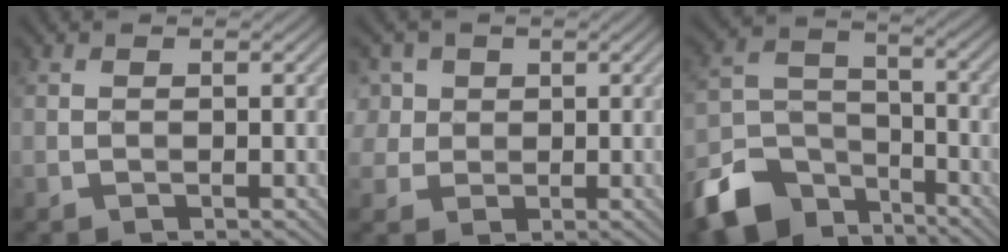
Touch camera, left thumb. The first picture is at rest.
{"total": 4.9, "force": [1.7, 4.2, 1.8], "torque": [-0.081, 0.013, 0.034]}
{"total": 10.7, "force": [-7.4, 6.3, 4.4], "torque": [-0.101, -0.015, -0.152]}